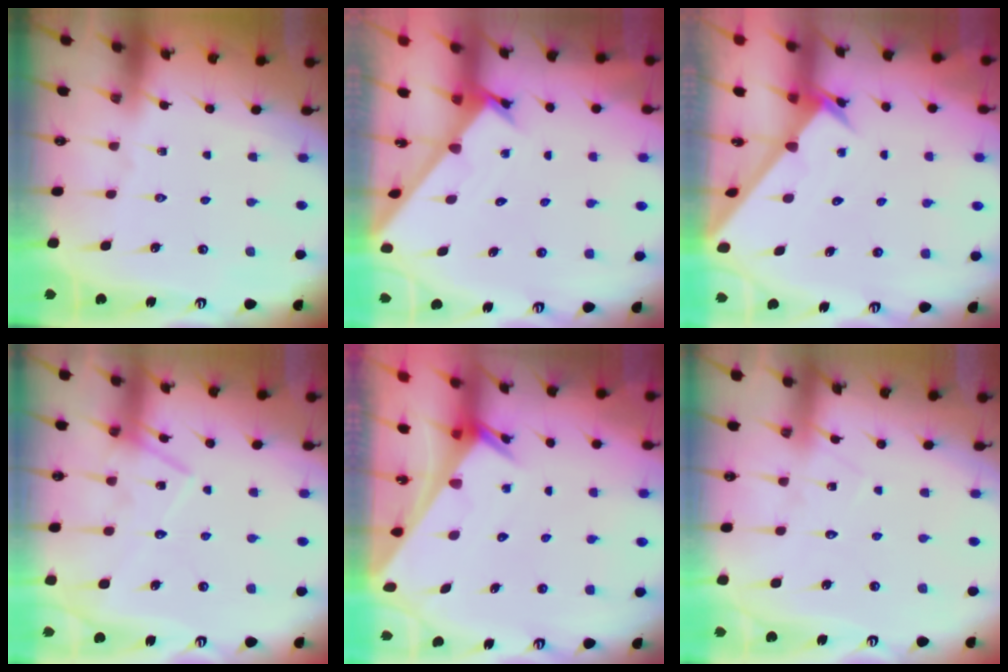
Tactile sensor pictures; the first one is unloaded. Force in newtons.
{"total": 1.7, "press": 1.7, "slide": 0.1}
{"total": 2.7, "press": 2.7, "slide": 0.2}
{"total": 14.7, "press": 14.7, "slide": 1.0}
{"total": 2.6, "press": 2.6, "slide": 0.1}
{"total": 8.5, "press": 8.4, "slide": 0.6}